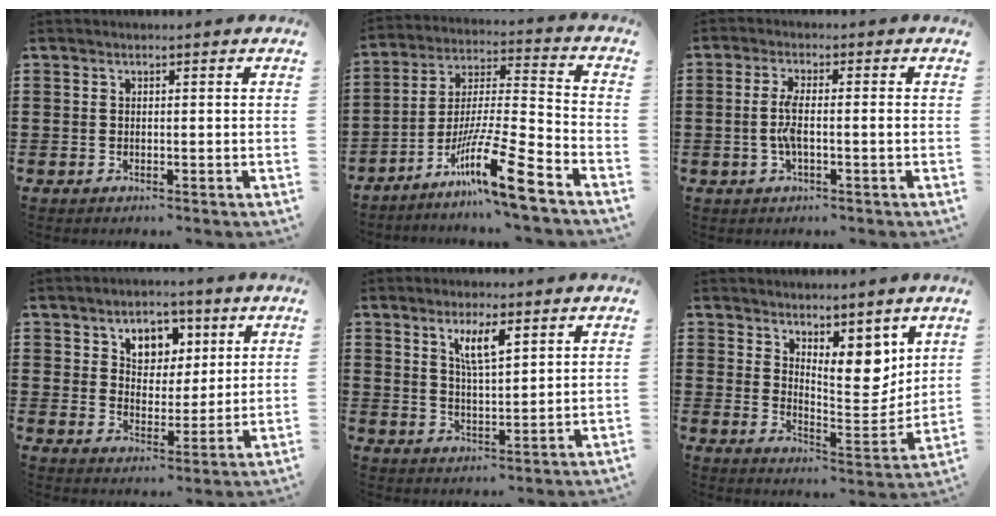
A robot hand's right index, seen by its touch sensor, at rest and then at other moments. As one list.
[{"total": 13.6, "force": [-9.2, 0.9, 10.0], "torque": [-0.185, 0.007, -0.173]}, {"total": 4.4, "force": [-0.7, 0.8, 4.3], "torque": [-0.099, -0.006, -0.021]}, {"total": 5.6, "force": [3.0, 4.2, 2.2], "torque": [-0.051, 0.003, 0.047]}, {"total": 5.2, "force": [2.6, 1.4, 4.2], "torque": [-0.082, 0.003, 0.043]}, {"total": 7.9, "force": [5.6, 3.3, 4.5], "torque": [-0.074, -0.036, 0.098]}]